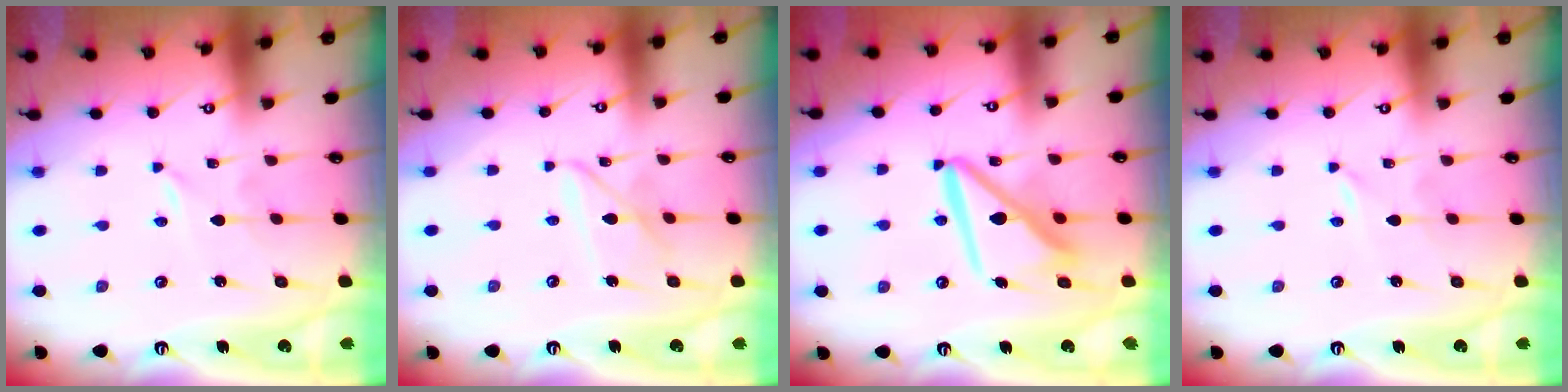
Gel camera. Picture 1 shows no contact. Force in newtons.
{"total": 9.0, "press": 9.0, "slide": 0.6}
{"total": 11.5, "press": 11.4, "slide": 1.4}
{"total": 0.0}